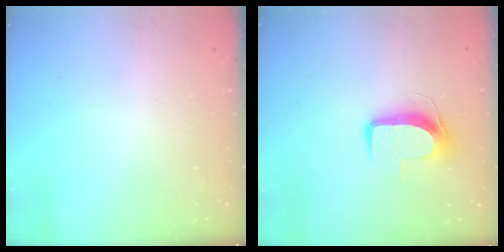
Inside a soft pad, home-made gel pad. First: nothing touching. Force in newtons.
{"total": 9.2, "press": 9.2, "slide": 0.7}